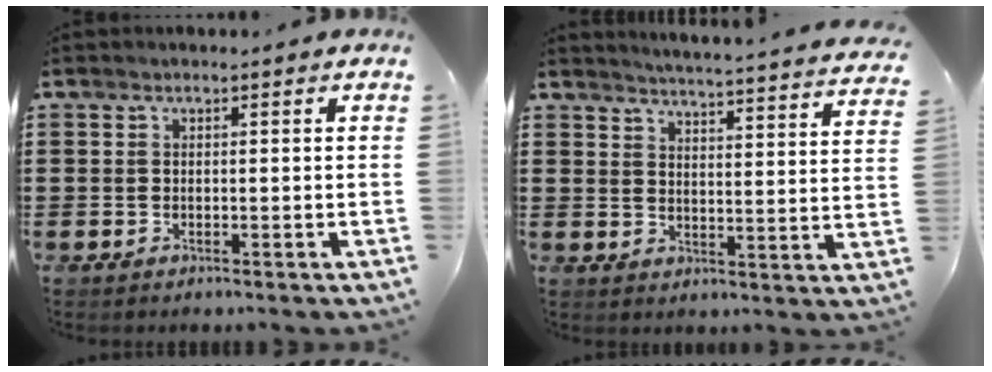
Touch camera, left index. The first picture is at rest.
{"total": 4.1, "force": [4.0, -0.8, 0.5], "torque": [-0.029, -0.037, 0.064]}